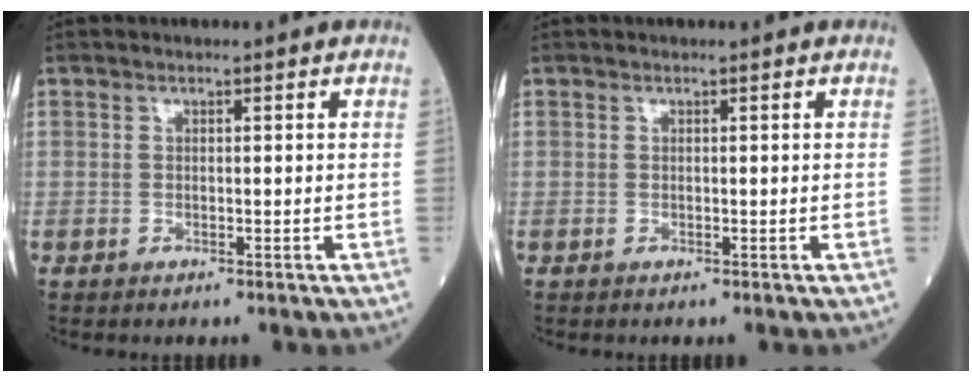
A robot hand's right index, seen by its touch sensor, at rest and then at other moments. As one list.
[{"total": 0.0}]